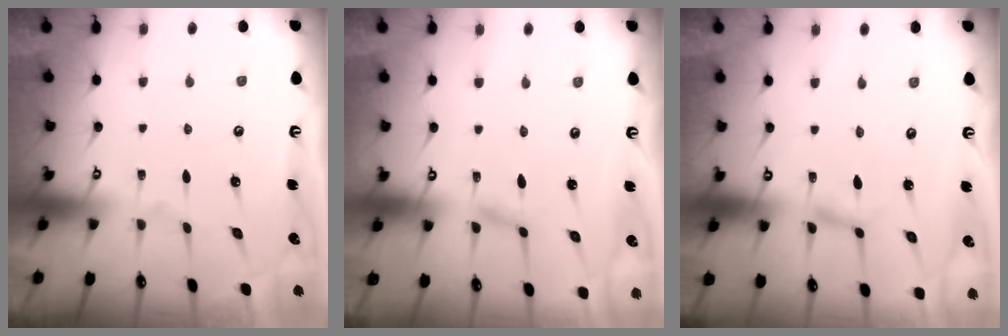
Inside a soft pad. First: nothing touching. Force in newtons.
{"total": 2.4, "press": 2.4, "slide": 0.2}
{"total": 2.8, "press": 2.8, "slide": 0.2}